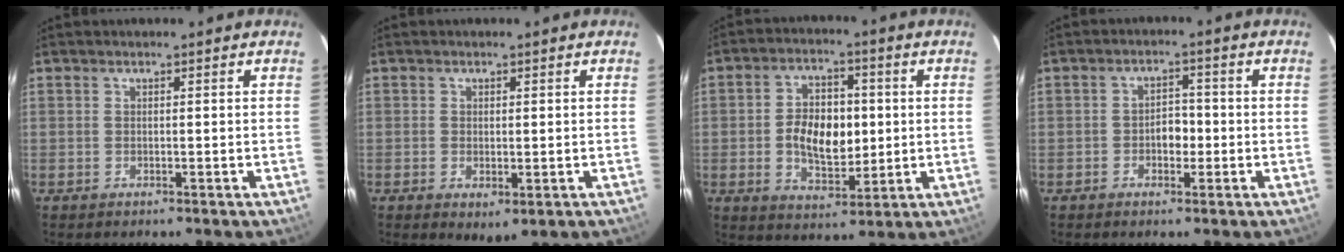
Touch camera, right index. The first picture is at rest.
{"total": 3.0, "force": [-0.6, 1.8, 2.3], "torque": [-0.040, -0.012, -0.006]}
{"total": 10.7, "force": [-0.2, 6.4, 8.5], "torque": [-0.155, 0.013, 0.004]}
{"total": 3.5, "force": [-1.0, 2.4, 2.3], "torque": [-0.038, 0.010, -0.015]}